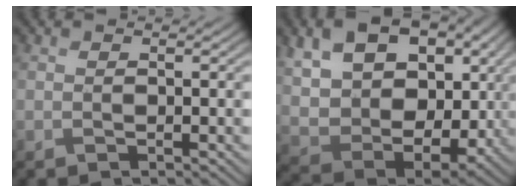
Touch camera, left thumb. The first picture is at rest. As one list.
[{"total": 14.6, "force": [4.3, 10.1, 9.5], "torque": [-0.216, -0.008, 0.088]}]